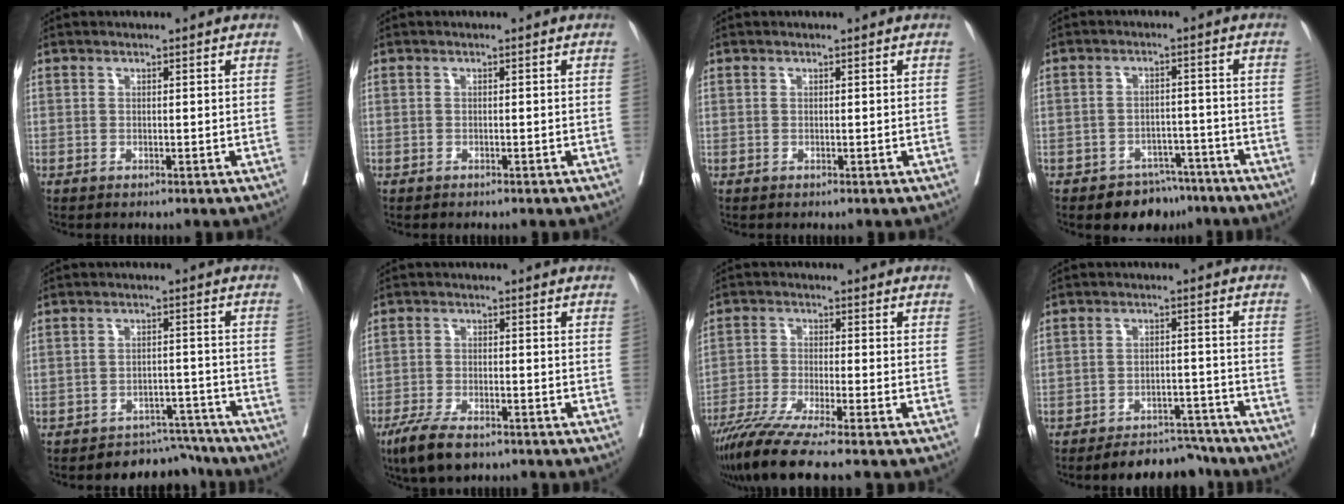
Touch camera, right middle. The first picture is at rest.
{"total": 0.6, "force": [-0.5, 0.2, 0.1], "torque": [-0.005, 0.000, -0.010]}
{"total": 0.0}
{"total": 6.1, "force": [-4.8, 3.6, 1.0], "torque": [0.004, 0.014, -0.068]}
{"total": 6.3, "force": [-5.8, 2.1, -1.2], "torque": [0.032, 0.034, -0.080]}
{"total": 7.2, "force": [-5.3, 2.1, 4.4], "torque": [-0.080, -0.012, -0.091]}
{"total": 10.0, "force": [-7.9, -0.9, 6.0], "torque": [-0.094, -0.032, -0.135]}
{"total": 7.6, "force": [-7.1, 2.6, 0.9], "torque": [0.010, 0.016, -0.102]}